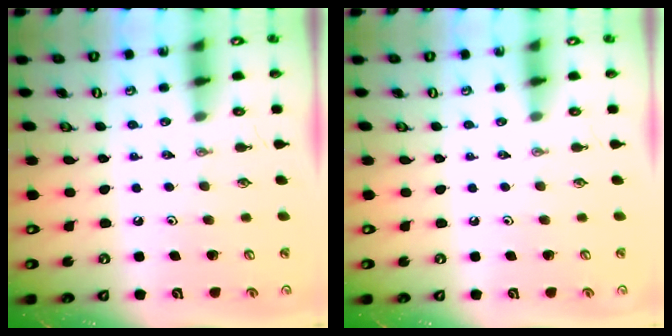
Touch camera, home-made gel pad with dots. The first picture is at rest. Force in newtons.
{"total": 0.0}